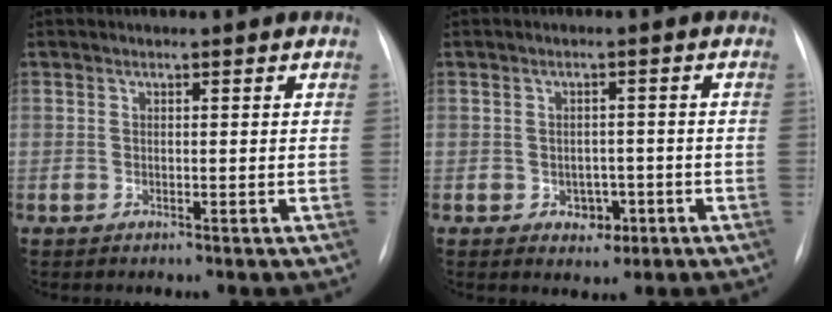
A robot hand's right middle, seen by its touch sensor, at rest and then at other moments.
{"total": 3.0, "force": [-1.1, 2.3, 1.5], "torque": [-0.012, 0.008, -0.007]}